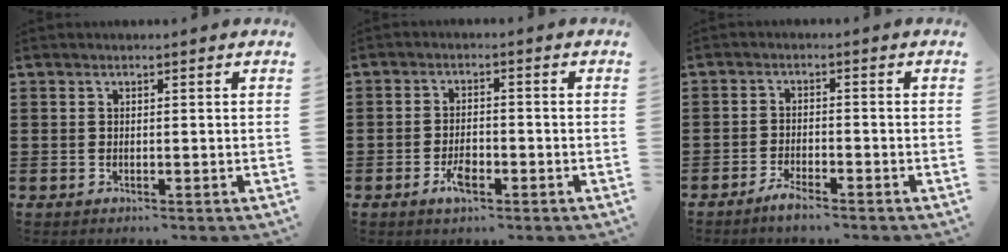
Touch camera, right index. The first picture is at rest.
{"total": 3.7, "force": [-1.7, 1.4, 3.0], "torque": [-0.066, -0.004, -0.035]}
{"total": 2.6, "force": [-2.4, 0.2, 1.0], "torque": [-0.019, 0.004, -0.046]}